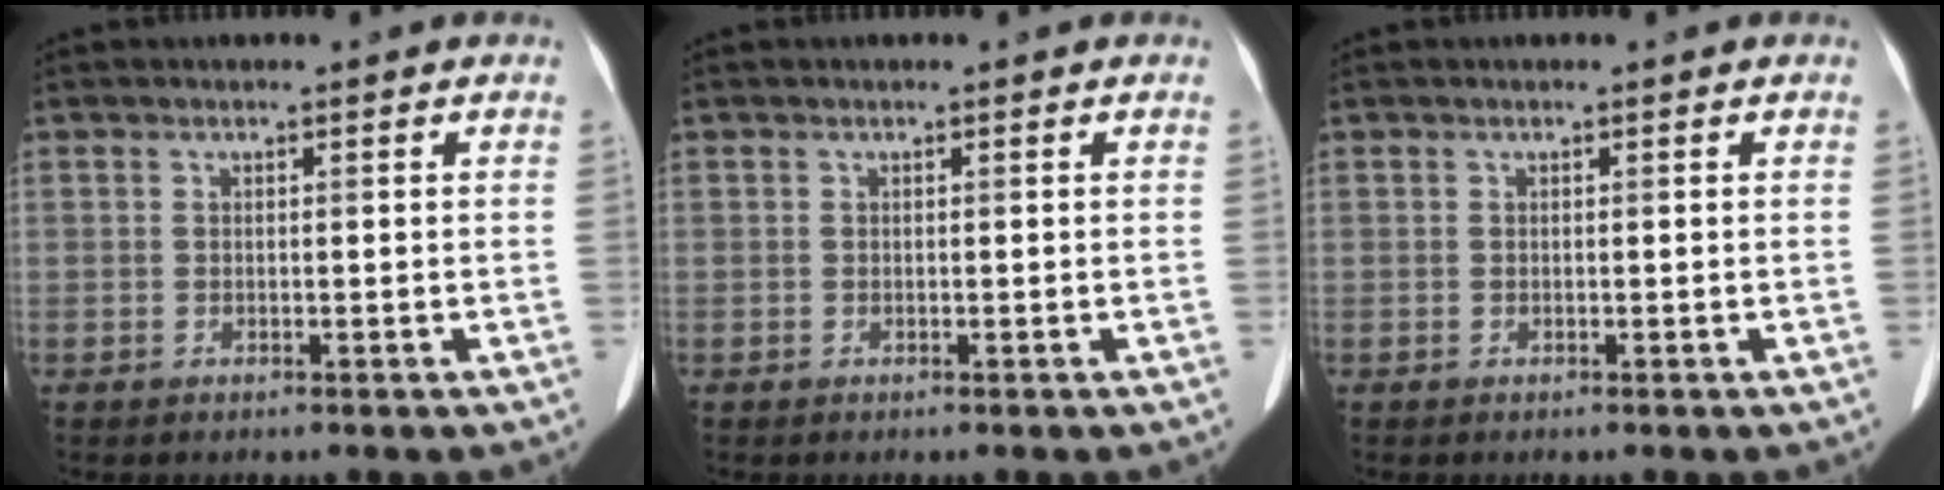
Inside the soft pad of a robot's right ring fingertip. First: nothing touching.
{"total": 0.0}
{"total": 0.0}